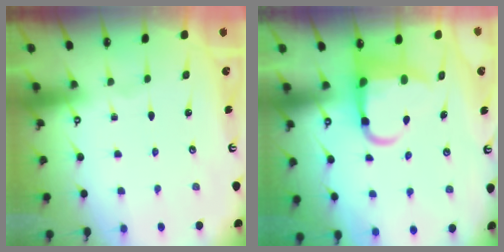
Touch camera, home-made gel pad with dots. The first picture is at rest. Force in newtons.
{"total": 7.4, "press": 7.0, "slide": 2.5}